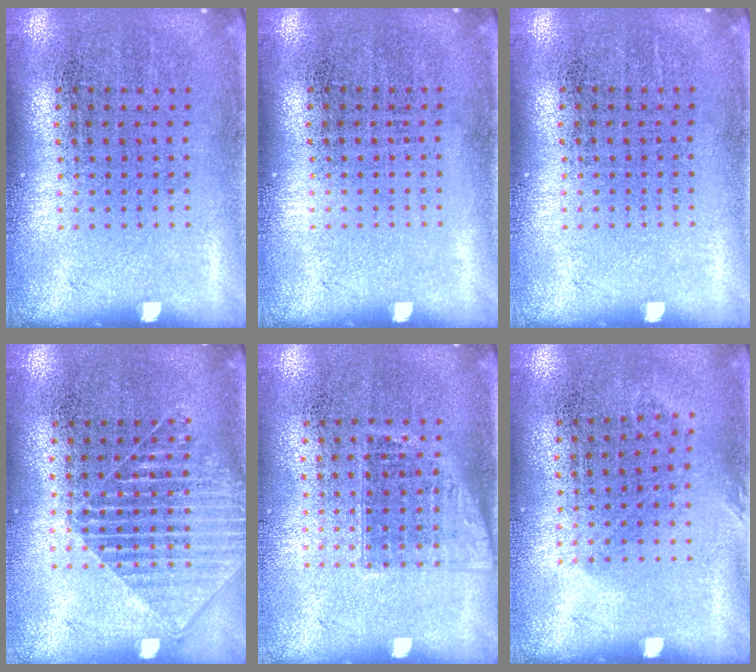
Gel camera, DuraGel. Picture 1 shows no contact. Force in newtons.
{"total": 0.0}
{"total": 0.0}
{"total": 1.4, "press": 1.2, "slide": 0.8}
{"total": 1.1, "press": 1.0, "slide": 0.6}
{"total": 0.9, "press": 0.7, "slide": 0.5}